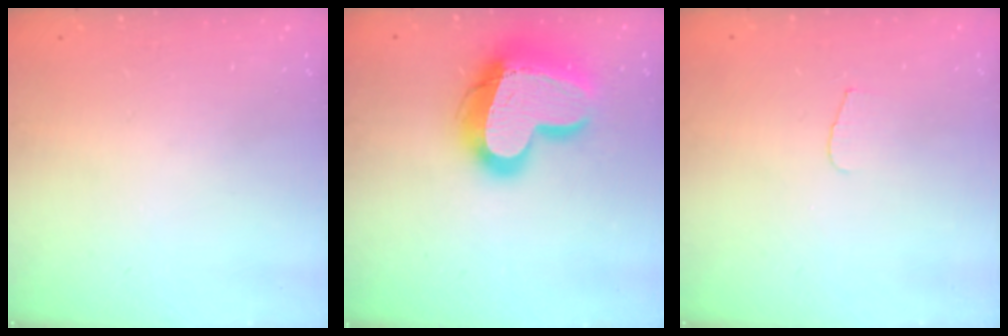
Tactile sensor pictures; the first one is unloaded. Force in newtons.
{"total": 21.0, "press": 20.9, "slide": 1.9}
{"total": 3.3, "press": 3.3, "slide": 0.4}